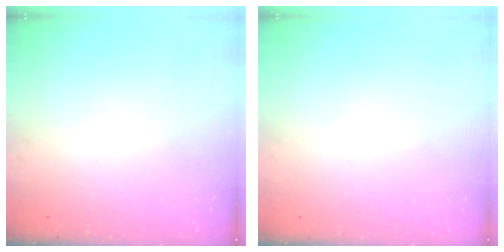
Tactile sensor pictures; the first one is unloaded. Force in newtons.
{"total": 0.0}